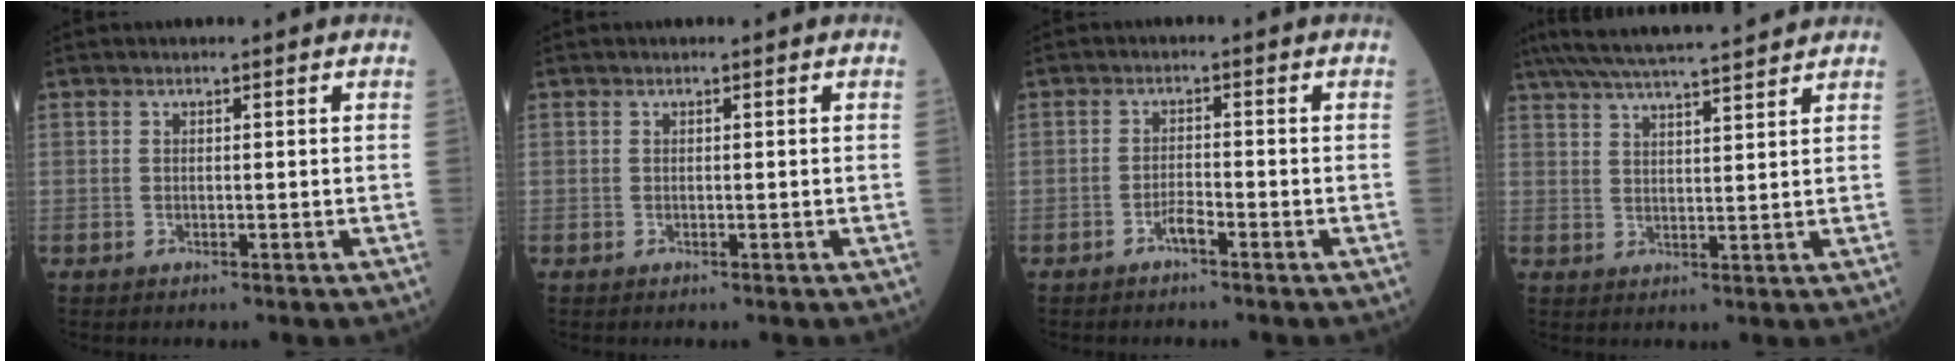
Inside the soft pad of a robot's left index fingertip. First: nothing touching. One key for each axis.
{"total": 0.0}
{"total": 1.9, "fx": -1.5, "fy": 0.1, "fz": 1.1, "tx": -0.023, "ty": 0.001, "tz": -0.028}
{"total": 14.5, "fx": 12.9, "fy": 0.8, "fz": 6.6, "tx": -0.126, "ty": 0.033, "tz": 0.201}